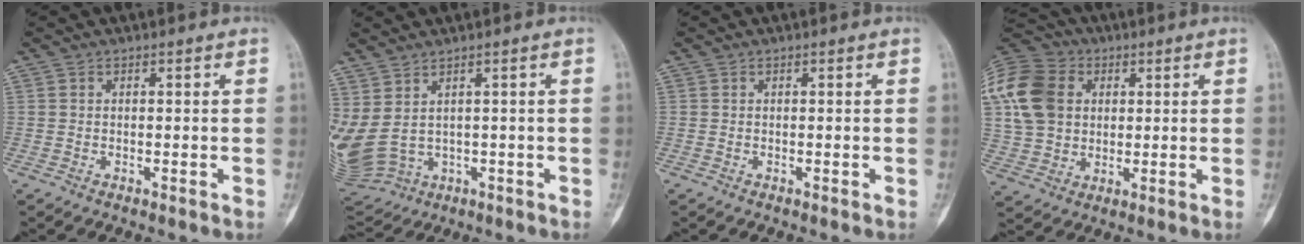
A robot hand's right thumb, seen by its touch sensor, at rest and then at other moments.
{"total": 13.6, "force": [0.6, 9.2, 10.0], "torque": [-0.260, -0.006, 0.046]}
{"total": 0.0}
{"total": 24.0, "force": [5.7, 18.6, 14.0], "torque": [-0.329, 0.046, 0.115]}